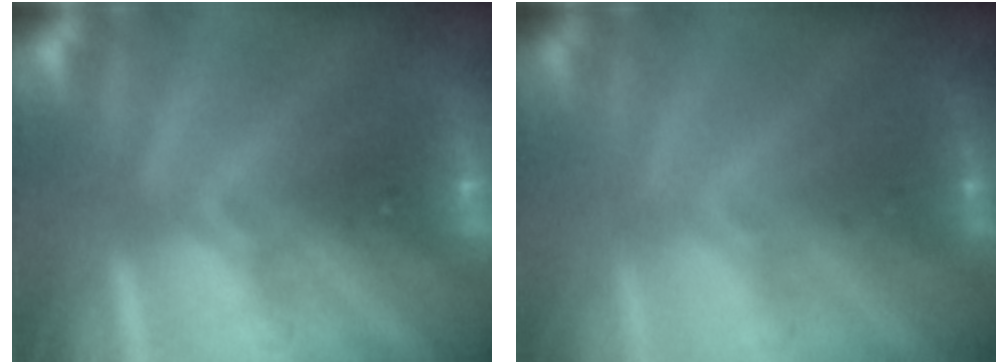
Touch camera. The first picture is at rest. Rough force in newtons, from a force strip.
{"total": 1.8}